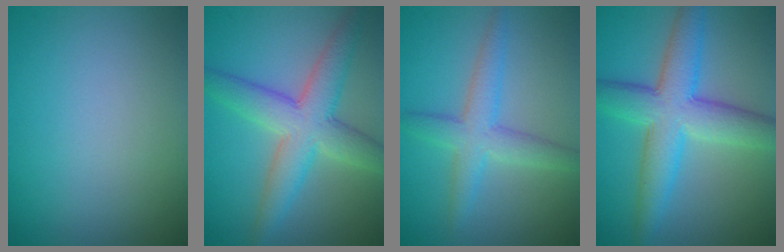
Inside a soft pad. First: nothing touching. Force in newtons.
{"total": 6.3, "press": 6.3, "slide": 0.3}
{"total": 3.8, "press": 3.8, "slide": 0.2}
{"total": 7.3, "press": 7.3, "slide": 0.1}